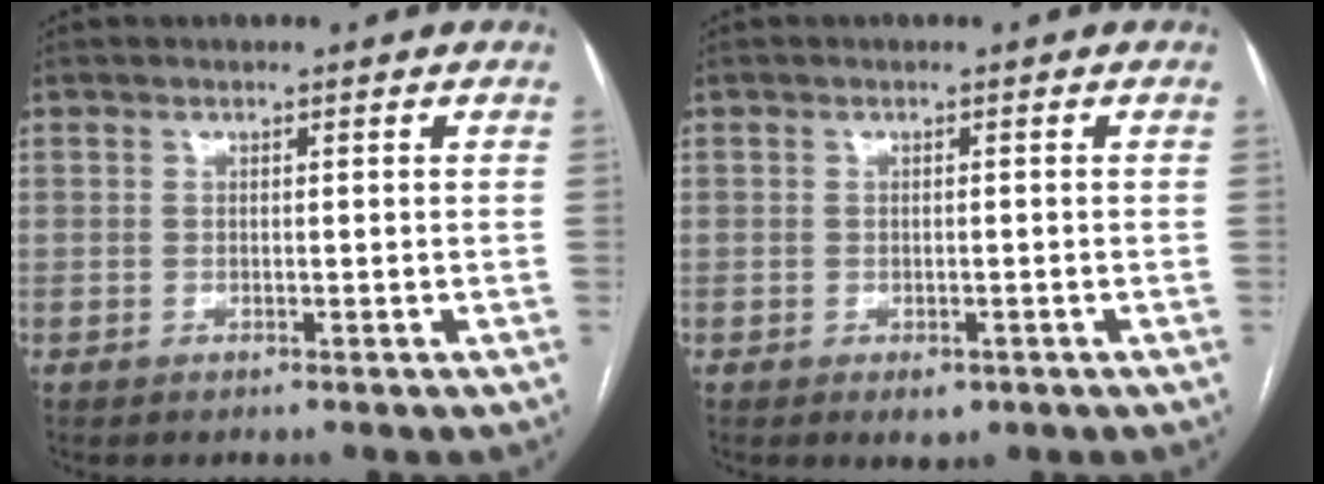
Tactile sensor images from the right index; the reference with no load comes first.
{"total": 2.2, "force": [-1.2, 1.4, 1.3], "torque": [-0.011, 0.000, -0.006]}